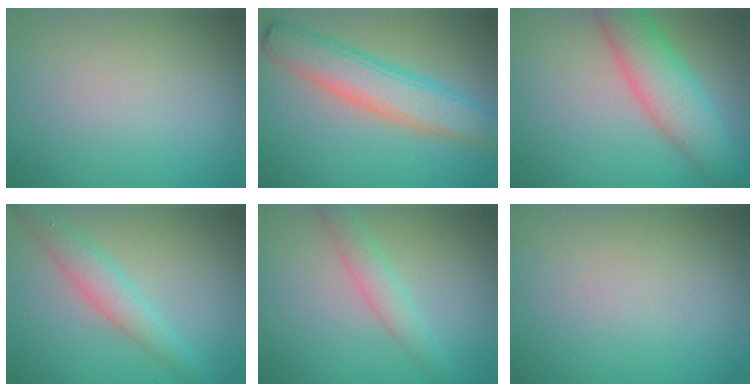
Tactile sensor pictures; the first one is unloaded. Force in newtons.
{"total": 5.7, "press": 5.7, "slide": 0.3}
{"total": 5.9, "press": 5.9, "slide": 0.2}
{"total": 3.3, "press": 3.3, "slide": 0.0}
{"total": 2.9, "press": 2.9, "slide": 0.1}
{"total": 0.0}